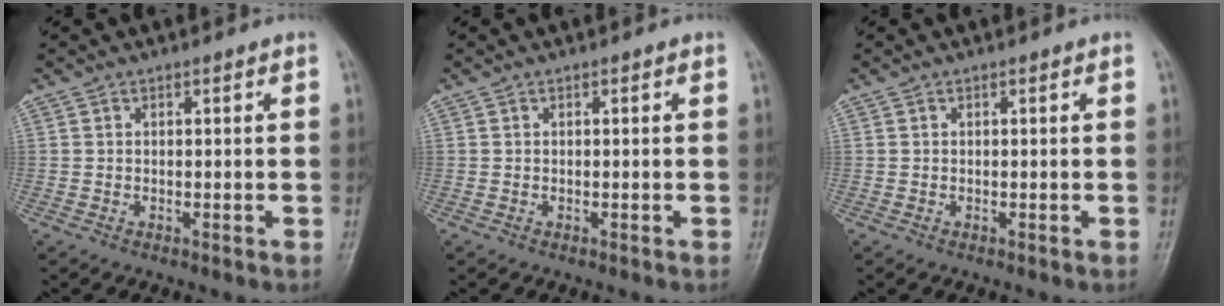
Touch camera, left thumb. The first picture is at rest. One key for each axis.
{"total": 0.0}
{"total": 0.0}